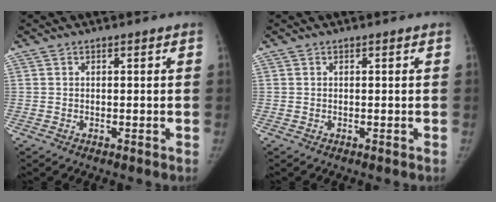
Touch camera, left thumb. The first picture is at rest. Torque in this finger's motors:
{"motor_torque": [0.00, 0.00, 0.07, -0.03, 0.00]}